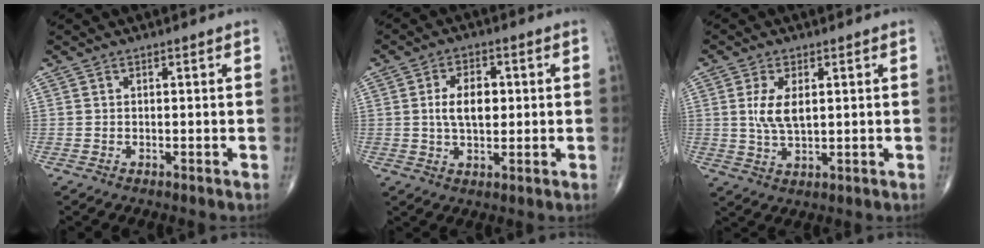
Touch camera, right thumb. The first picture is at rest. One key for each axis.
{"total": 7.1, "fx": 0.7, "fy": 4.2, "fz": 5.7, "tx": -0.085, "ty": 0.003, "tz": 0.010}
{"total": 6.0, "fx": 1.2, "fy": 3.0, "fz": 5.0, "tx": -0.097, "ty": -0.008, "tz": 0.026}